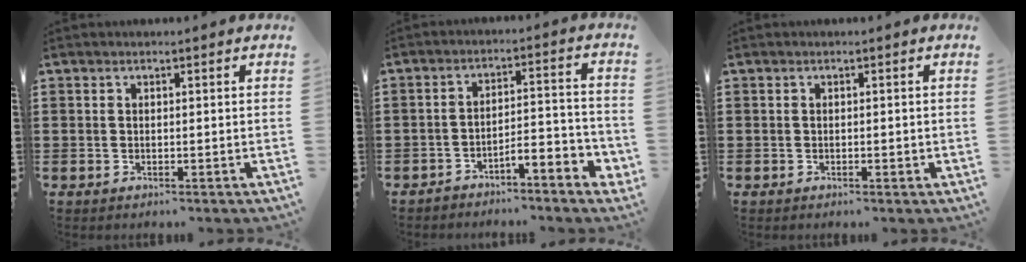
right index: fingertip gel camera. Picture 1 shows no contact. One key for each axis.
{"total": 3.9, "fx": -3.7, "fy": 0.3, "fz": 1.4, "tx": -0.029, "ty": -0.006, "tz": -0.077}
{"total": 0.6, "fx": -0.2, "fy": 0.2, "fz": 0.5, "tx": -0.011, "ty": -0.002, "tz": -0.003}